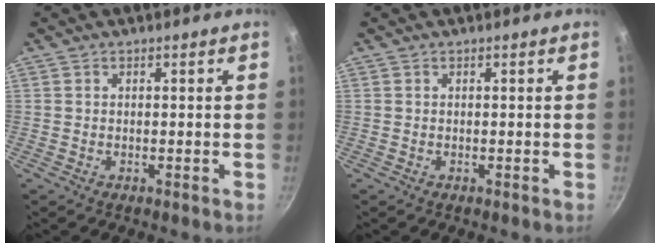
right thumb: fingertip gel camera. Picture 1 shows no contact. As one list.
[{"total": 0.0}]